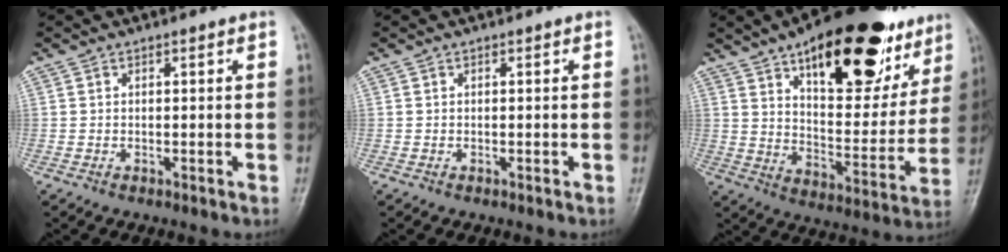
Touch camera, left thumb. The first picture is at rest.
{"total": 0.0}
{"total": 27.1, "force": [15.8, 11.6, 18.8], "torque": [-0.228, -0.043, 0.239]}